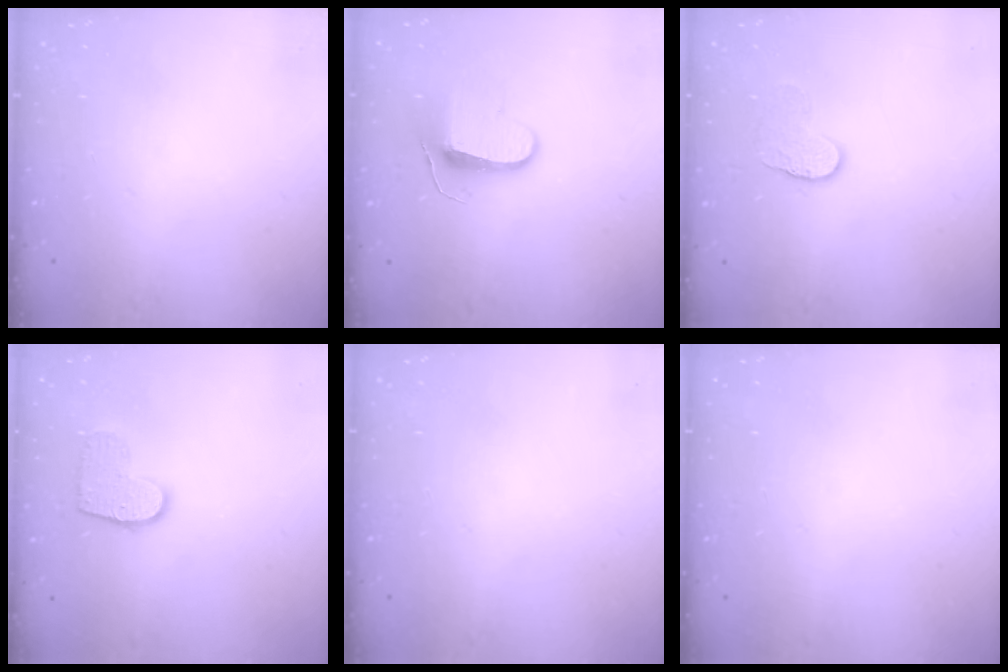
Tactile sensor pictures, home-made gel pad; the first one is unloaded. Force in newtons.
{"total": 9.5, "press": 9.5, "slide": 0.2}
{"total": 6.9, "press": 6.8, "slide": 0.5}
{"total": 9.8, "press": 9.8, "slide": 0.3}
{"total": 0.0}
{"total": 0.0}